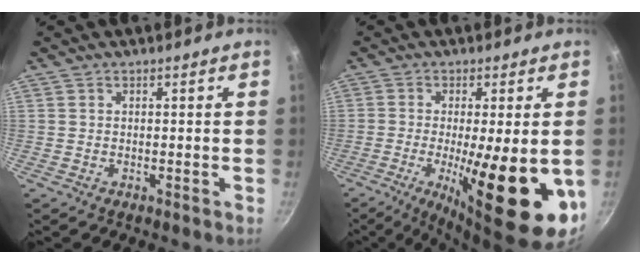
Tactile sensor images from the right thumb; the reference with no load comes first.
{"total": 19.4, "force": [-4.3, 5.5, 18.1], "torque": [-0.268, -0.017, -0.056]}